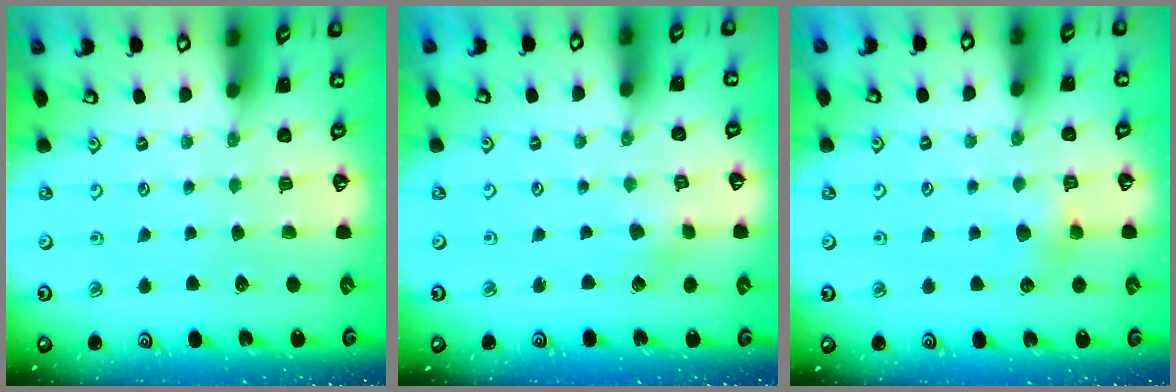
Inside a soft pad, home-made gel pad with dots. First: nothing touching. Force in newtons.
{"total": 2.5, "press": 2.4, "slide": 0.3}
{"total": 6.2, "press": 6.2, "slide": 0.6}